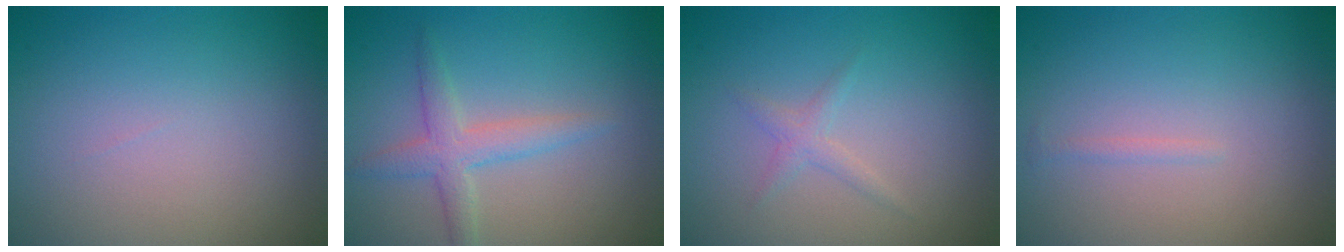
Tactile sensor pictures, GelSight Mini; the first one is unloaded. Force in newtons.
{"total": 2.8, "press": 2.8, "slide": 0.1}
{"total": 1.2, "press": 1.2, "slide": 0.0}
{"total": 0.5, "press": 0.5, "slide": 0.0}